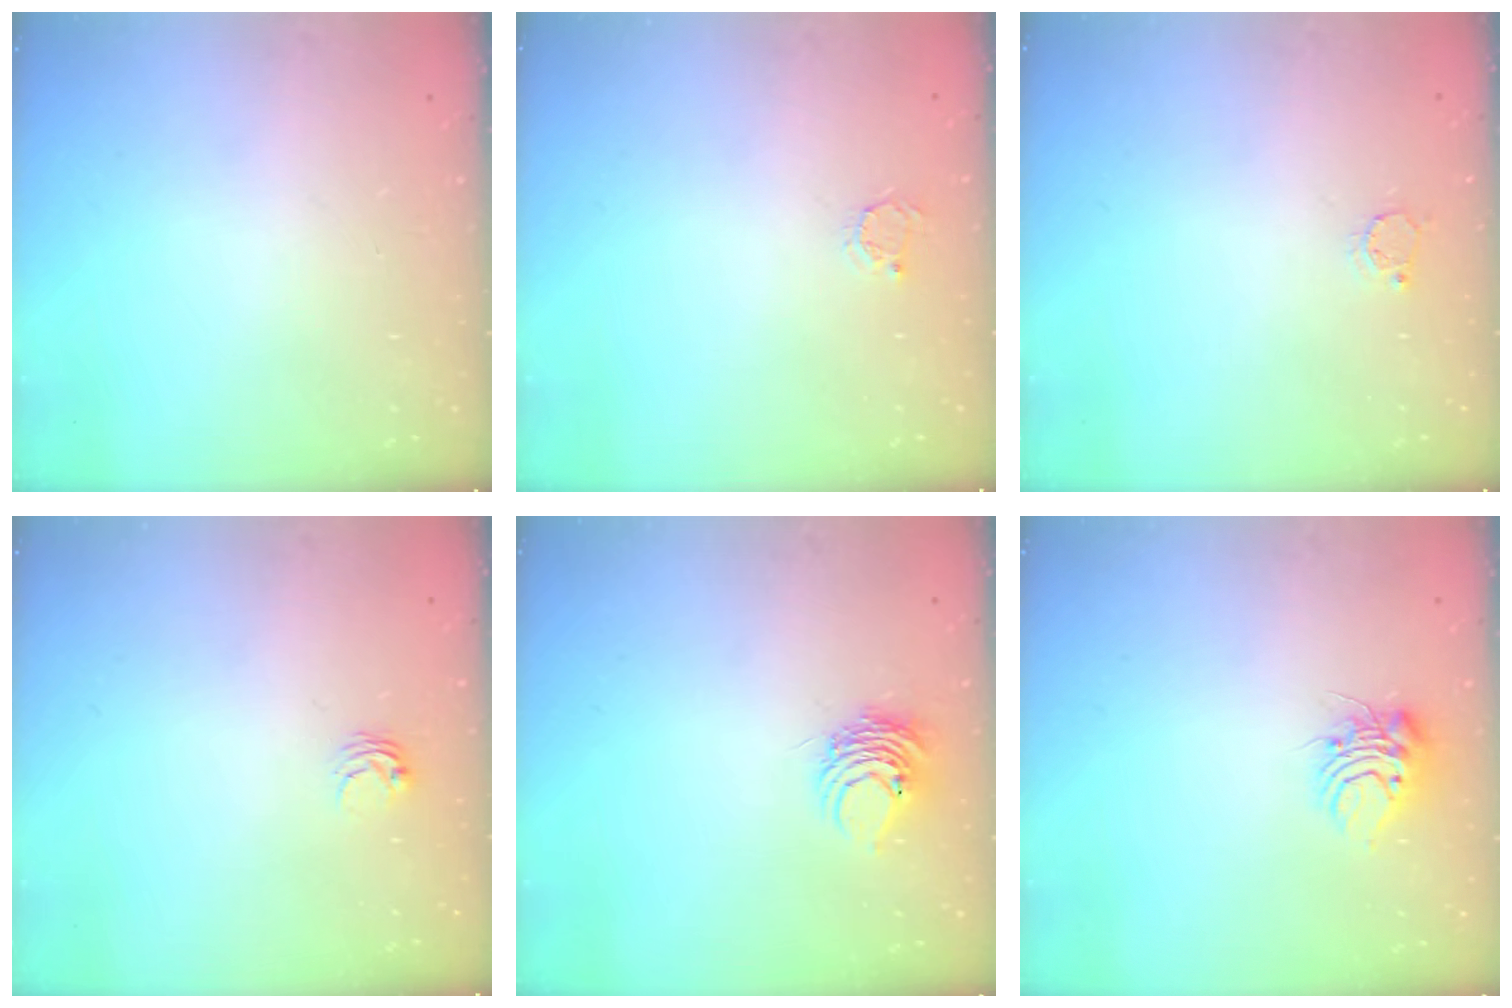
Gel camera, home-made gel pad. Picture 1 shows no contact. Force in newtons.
{"total": 2.3, "press": 2.3, "slide": 0.3}
{"total": 2.6, "press": 2.6, "slide": 0.3}
{"total": 3.4, "press": 3.4, "slide": 0.2}
{"total": 6.8, "press": 6.7, "slide": 0.8}
{"total": 6.9, "press": 6.9, "slide": 0.3}